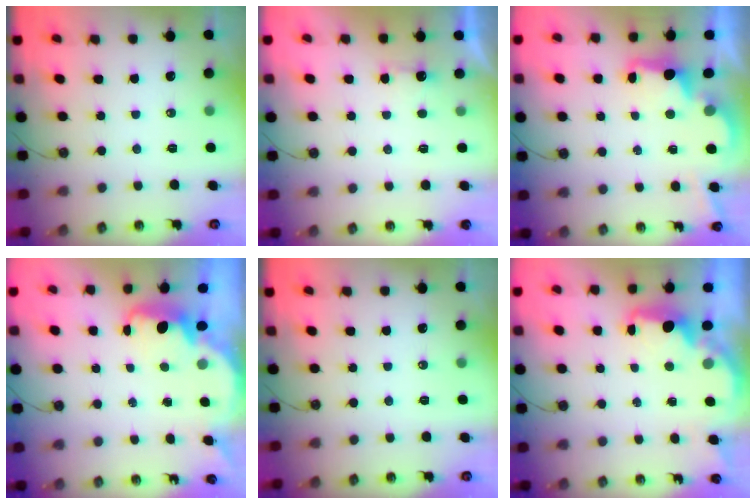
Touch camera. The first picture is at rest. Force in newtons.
{"total": 1.8, "press": 1.6, "slide": 0.9}
{"total": 2.5, "press": 2.4, "slide": 0.8}
{"total": 2.5, "press": 2.4, "slide": 0.6}
{"total": 0.0}
{"total": 2.2, "press": 2.1, "slide": 0.7}